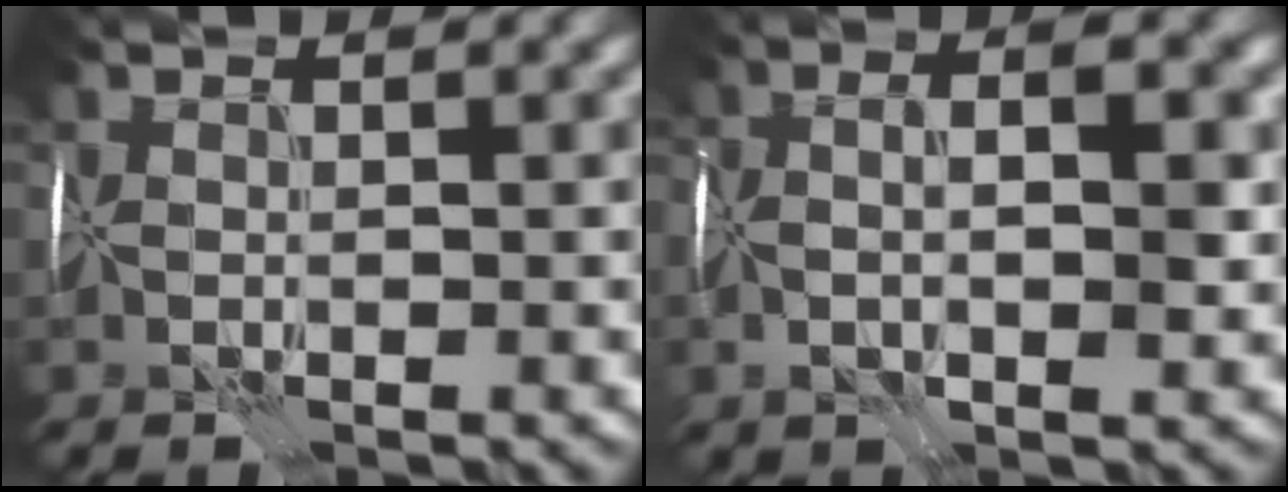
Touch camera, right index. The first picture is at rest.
{"total": 4.3, "force": [-0.3, 1.7, 3.9], "torque": [-0.064, -0.002, -0.006]}